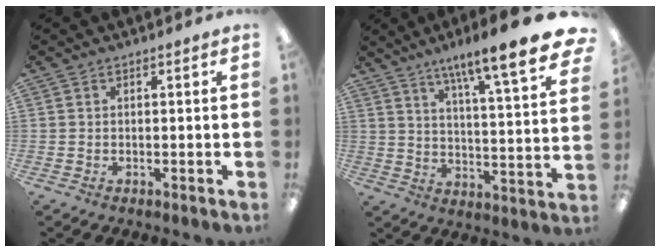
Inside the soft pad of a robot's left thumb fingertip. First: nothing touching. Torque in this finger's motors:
{"motor_torque": [0.93, 0.19, 1.40, -1.37, 0.09]}